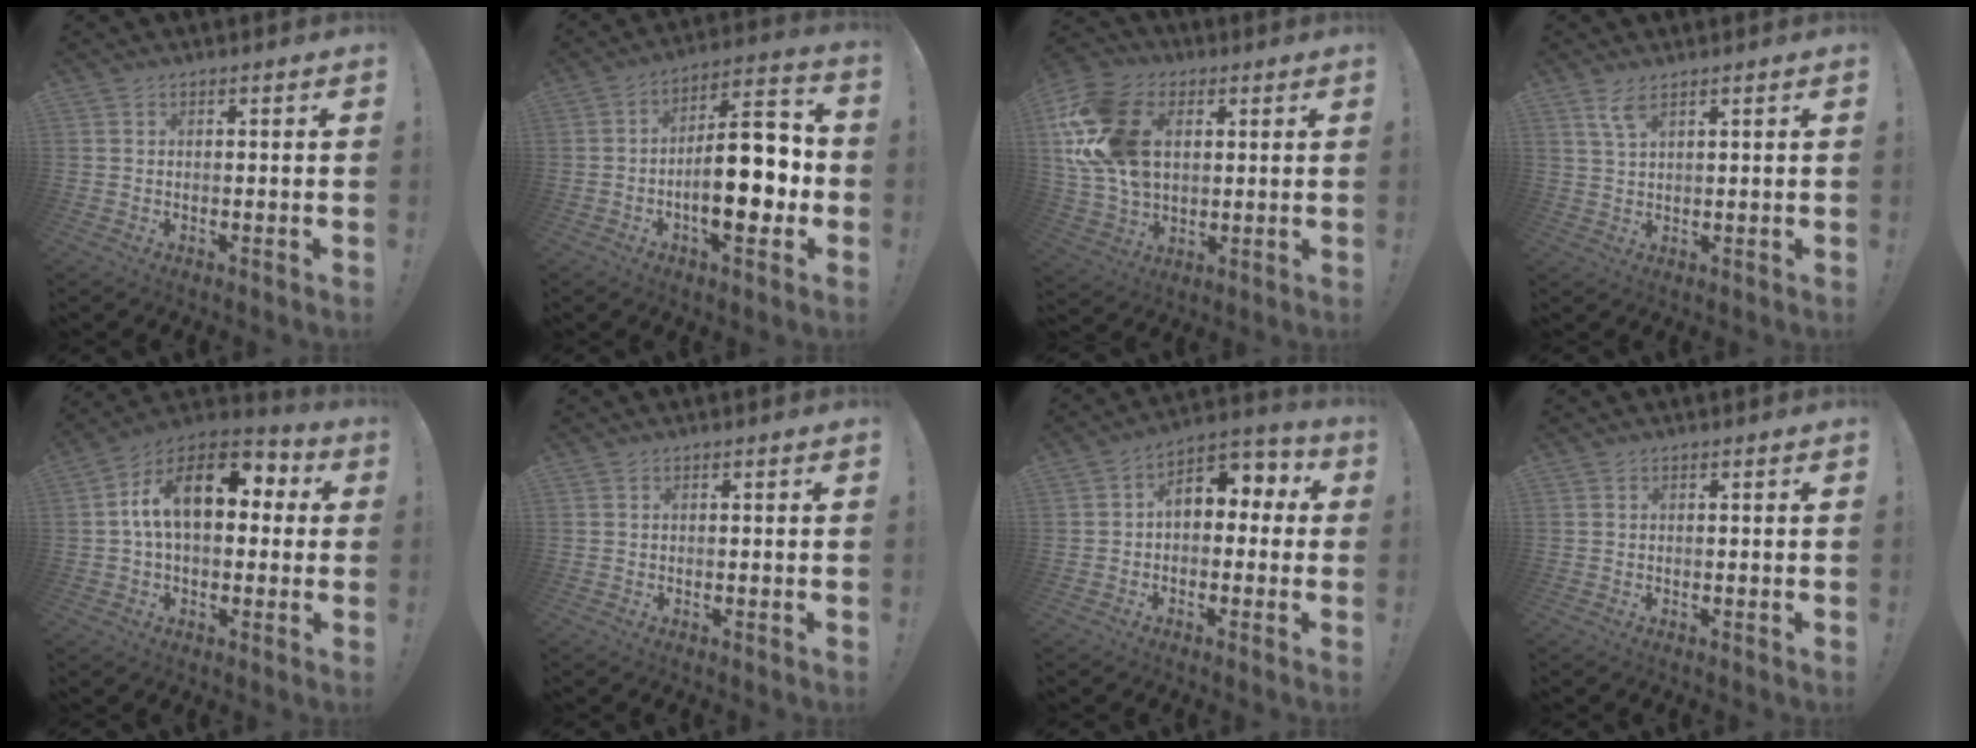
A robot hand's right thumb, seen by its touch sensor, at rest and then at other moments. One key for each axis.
{"total": 17.2, "fx": -3.8, "fy": 6.7, "fz": 15.4, "tx": -0.223, "ty": 0.017, "tz": -0.062}
{"total": 21.4, "fx": 5.3, "fy": 15.2, "fz": 14.1, "tx": -0.259, "ty": -0.007, "tz": 0.104}
{"total": 4.1, "fx": 2.5, "fy": 1.0, "fz": 3.1, "tx": -0.066, "ty": -0.004, "tz": 0.044}
{"total": 17.4, "fx": 3.8, "fy": 9.8, "fz": 13.9, "tx": -0.231, "ty": 0.004, "tz": 0.062}
{"total": 0.0}
{"total": 7.7, "fx": 1.2, "fy": 5.6, "fz": 5.1, "tx": -0.069, "ty": 0.000, "tz": 0.026}
{"total": 0.0}